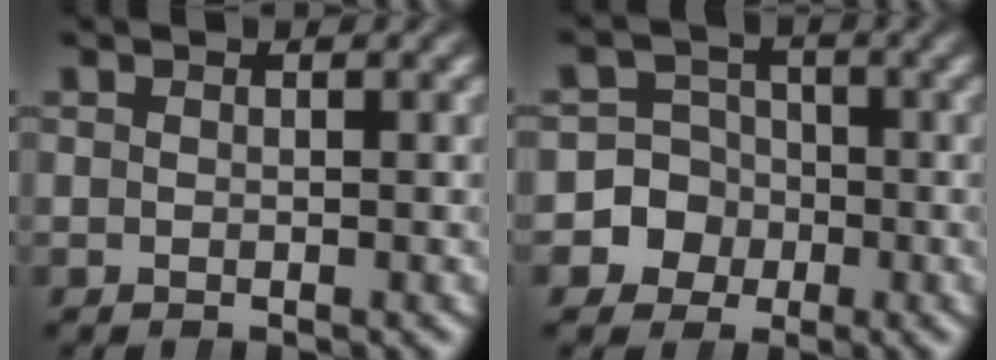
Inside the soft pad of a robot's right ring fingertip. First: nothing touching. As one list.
[{"total": 8.6, "force": [-2.1, 8.1, 2.0], "torque": [-0.079, -0.031, -0.039]}]